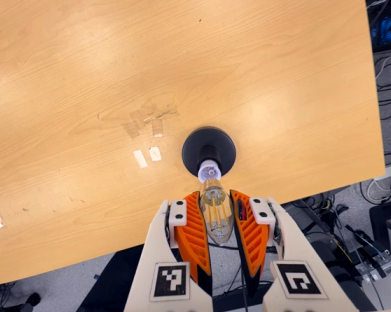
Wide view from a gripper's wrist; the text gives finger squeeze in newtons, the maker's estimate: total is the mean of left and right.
{"total": 21.7, "left": 25.2, "right": 18.2}